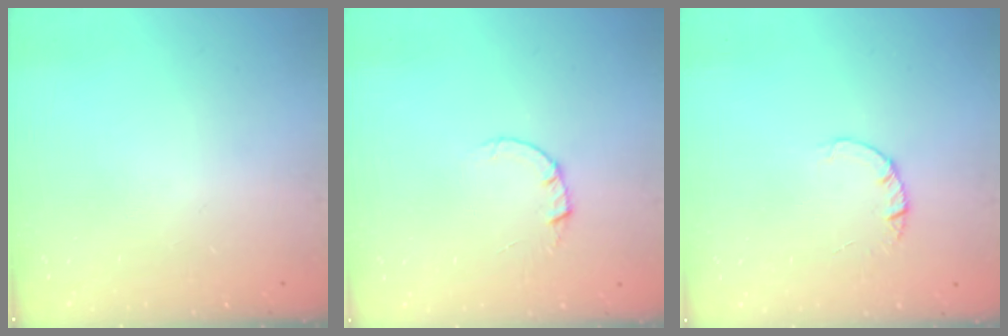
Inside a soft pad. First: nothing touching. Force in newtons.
{"total": 2.0, "press": 2.0, "slide": 0.2}
{"total": 1.4, "press": 1.4, "slide": 0.2}